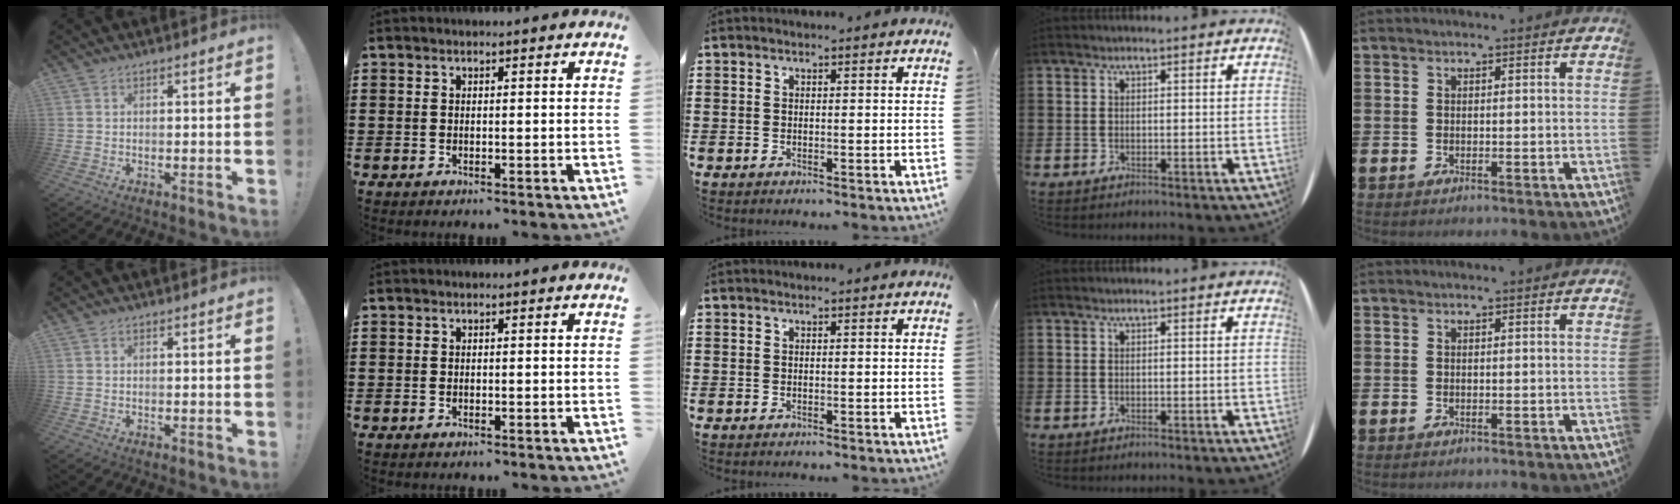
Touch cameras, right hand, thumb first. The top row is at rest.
{}